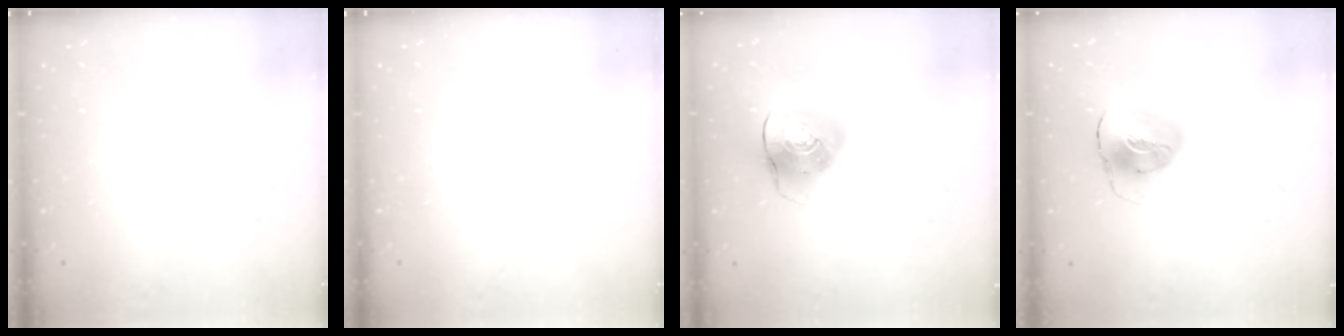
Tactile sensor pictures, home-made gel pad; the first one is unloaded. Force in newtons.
{"total": 0.0}
{"total": 10.6, "press": 10.5, "slide": 1.8}
{"total": 9.3, "press": 9.2, "slide": 1.3}